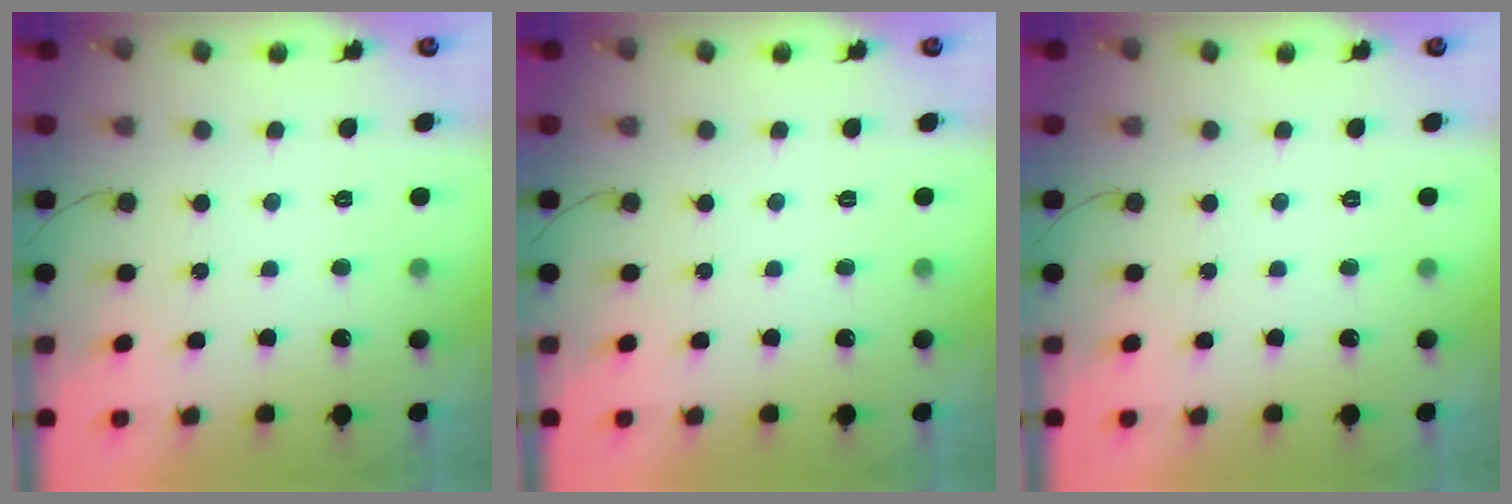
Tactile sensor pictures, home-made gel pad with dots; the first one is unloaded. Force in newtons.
{"total": 0.0}
{"total": 0.0}